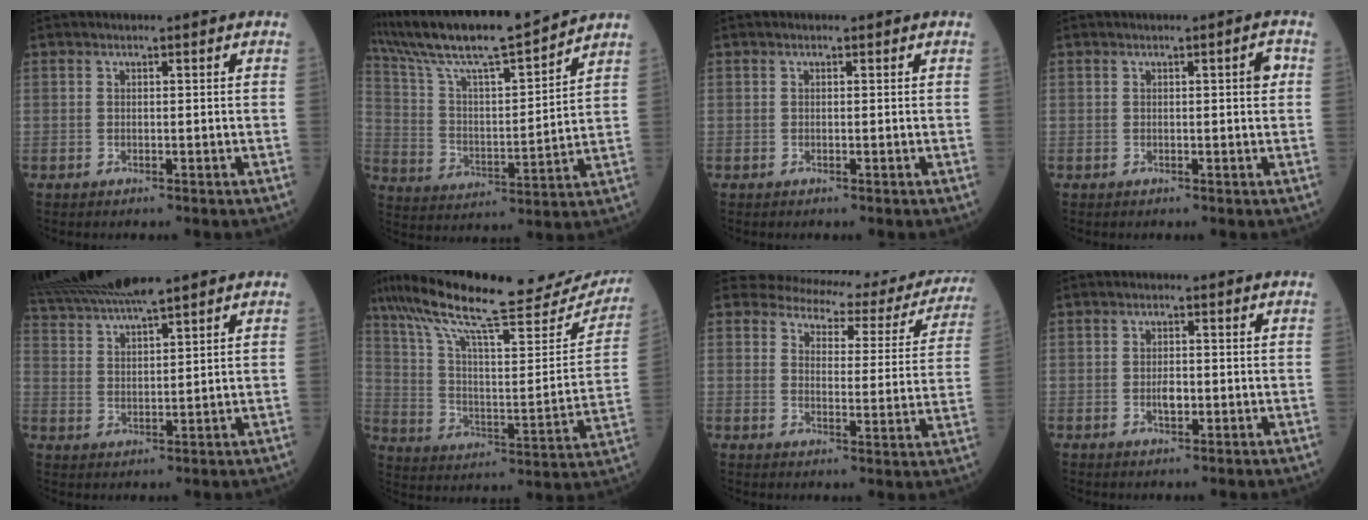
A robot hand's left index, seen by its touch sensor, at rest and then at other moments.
{"total": 18.2, "force": [16.1, 0.5, 8.5], "torque": [-0.161, 0.005, 0.280]}
{"total": 0.0}
{"total": 1.7, "force": [0.4, 0.3, 1.6], "torque": [-0.018, 0.006, 0.002]}
{"total": 10.5, "force": [9.4, -0.8, 4.5], "torque": [-0.094, 0.021, 0.177]}
{"total": 30.1, "force": [25.0, 5.3, 15.8], "torque": [-0.271, -0.018, 0.345]}
{"total": 17.9, "force": [16.8, 5.1, 3.3], "torque": [-0.024, -0.050, 0.174]}
{"total": 2.0, "force": [-0.6, 1.0, 1.7], "torque": [-0.031, -0.002, -0.009]}